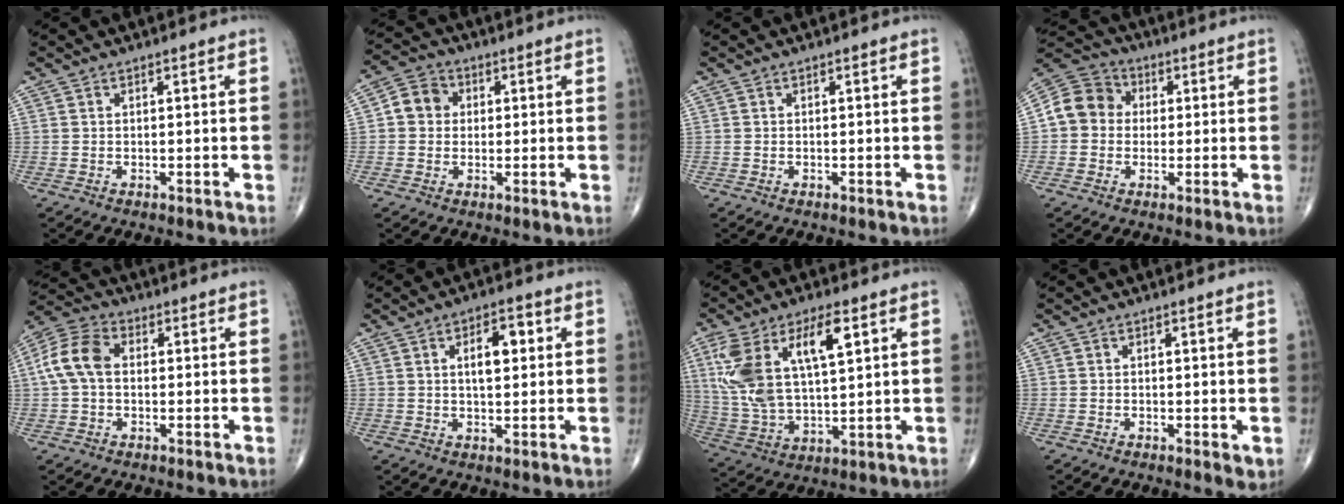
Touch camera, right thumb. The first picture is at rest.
{"total": 5.9, "force": [0.6, 5.2, 2.6], "torque": [-0.028, 0.012, -0.001]}
{"total": 0.0}
{"total": 9.1, "force": [0.5, 8.1, 4.1], "torque": [-0.060, 0.026, -0.006]}
{"total": 9.1, "force": [0.6, 6.2, 6.7], "torque": [-0.140, 0.029, 0.004]}
{"total": 6.4, "force": [1.6, 3.0, 5.4], "torque": [-0.073, 0.004, 0.025]}
{"total": 17.3, "force": [6.1, 7.6, 14.3], "torque": [-0.283, -0.008, 0.124]}
{"total": 1.6, "force": [-0.3, 0.6, 1.4], "torque": [-0.022, -0.006, -0.005]}